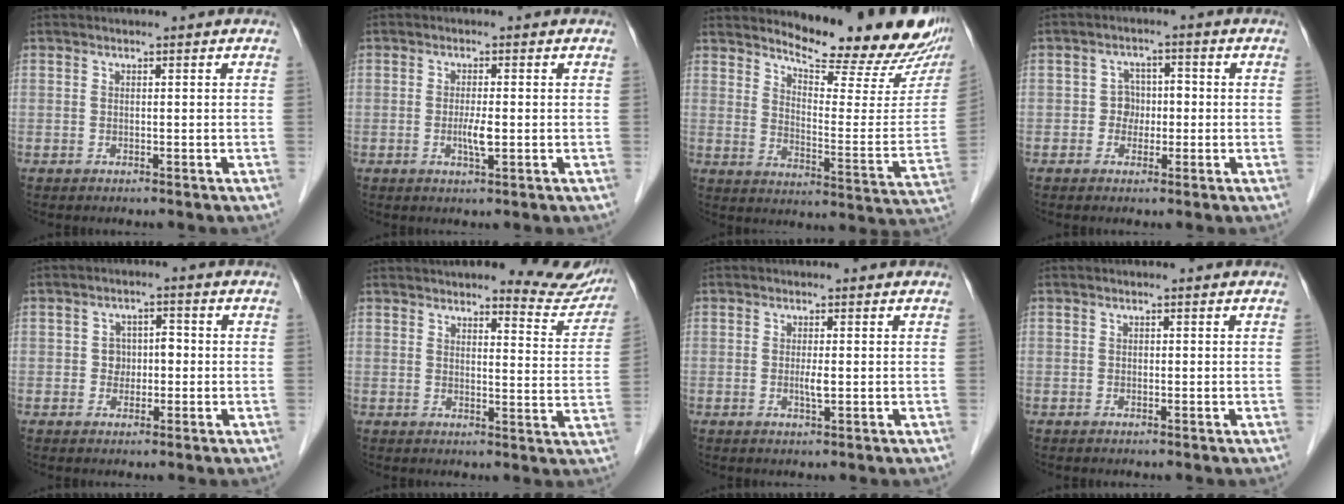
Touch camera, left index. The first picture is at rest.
{"total": 2.5, "force": [-0.4, 0.3, 2.4], "torque": [-0.049, -0.003, -0.007]}
{"total": 19.8, "force": [17.6, 3.3, 8.3], "torque": [-0.114, -0.078, 0.223]}
{"total": 3.2, "force": [-0.7, 2.8, 1.3], "torque": [-0.017, 0.010, -0.015]}
{"total": 3.2, "force": [-0.5, 2.5, 1.8], "torque": [-0.027, 0.013, -0.009]}
{"total": 9.3, "force": [8.9, 1.8, 2.2], "torque": [-0.010, -0.023, 0.090]}
{"total": 1.6, "force": [-0.1, 0.2, 1.6], "torque": [-0.034, -0.002, -0.001]}
{"total": 0.0}